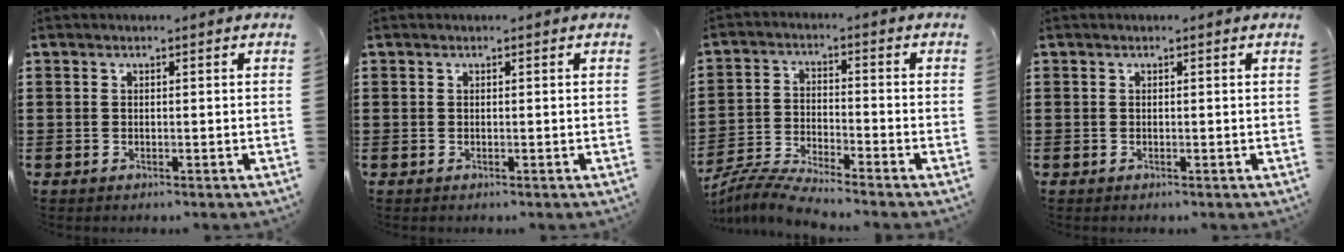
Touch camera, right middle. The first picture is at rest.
{"total": 0.0}
{"total": 5.6, "force": [-5.4, -0.1, 1.6], "torque": [-0.047, -0.011, -0.111]}
{"total": 0.0}